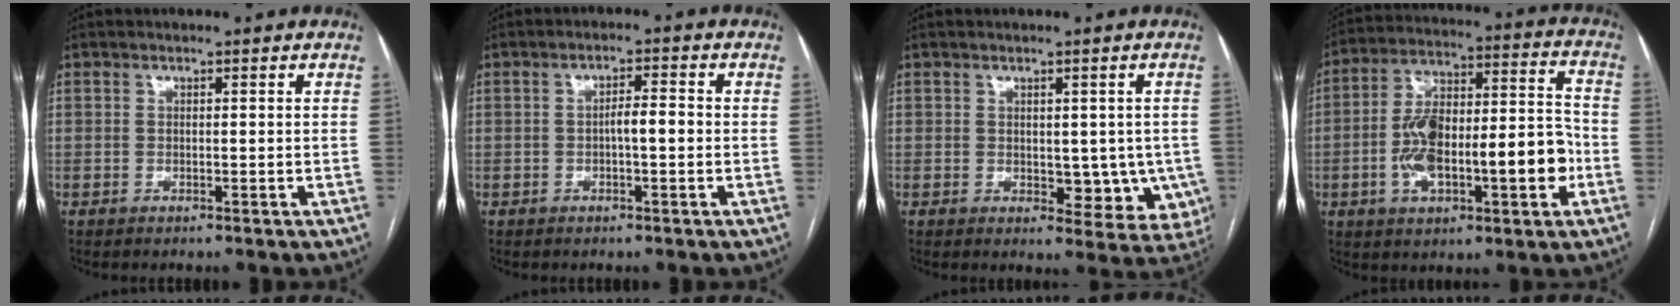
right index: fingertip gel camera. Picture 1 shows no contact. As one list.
[{"total": 2.5, "force": [-0.3, 0.7, 2.4], "torque": [-0.037, 0.006, -0.006]}, {"total": 7.5, "force": [-0.6, 4.4, 6.1], "torque": [-0.051, -0.003, 0.001]}, {"total": 18.1, "force": [-4.3, 5.8, 16.6], "torque": [-0.281, 0.032, -0.062]}]